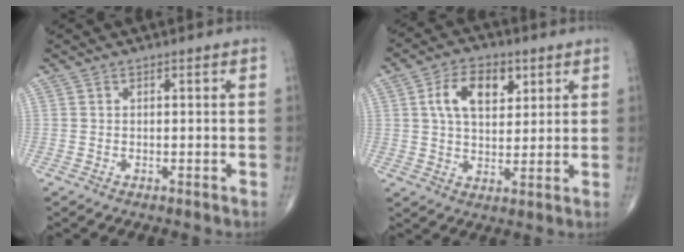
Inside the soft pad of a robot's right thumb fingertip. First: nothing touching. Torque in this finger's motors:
{"motor_torque": [-0.01, 0.18, 0.61, 0.19, 0.22]}